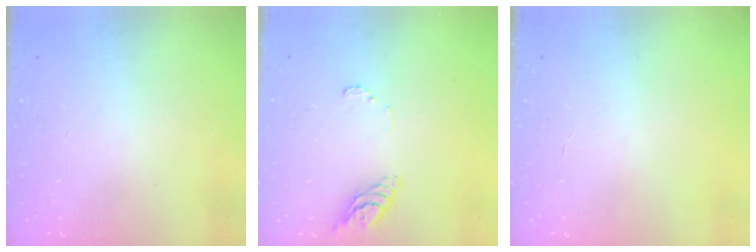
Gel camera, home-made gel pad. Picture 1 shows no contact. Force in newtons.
{"total": 8.3, "press": 8.3, "slide": 0.7}
{"total": 0.9, "press": 0.9, "slide": 0.1}